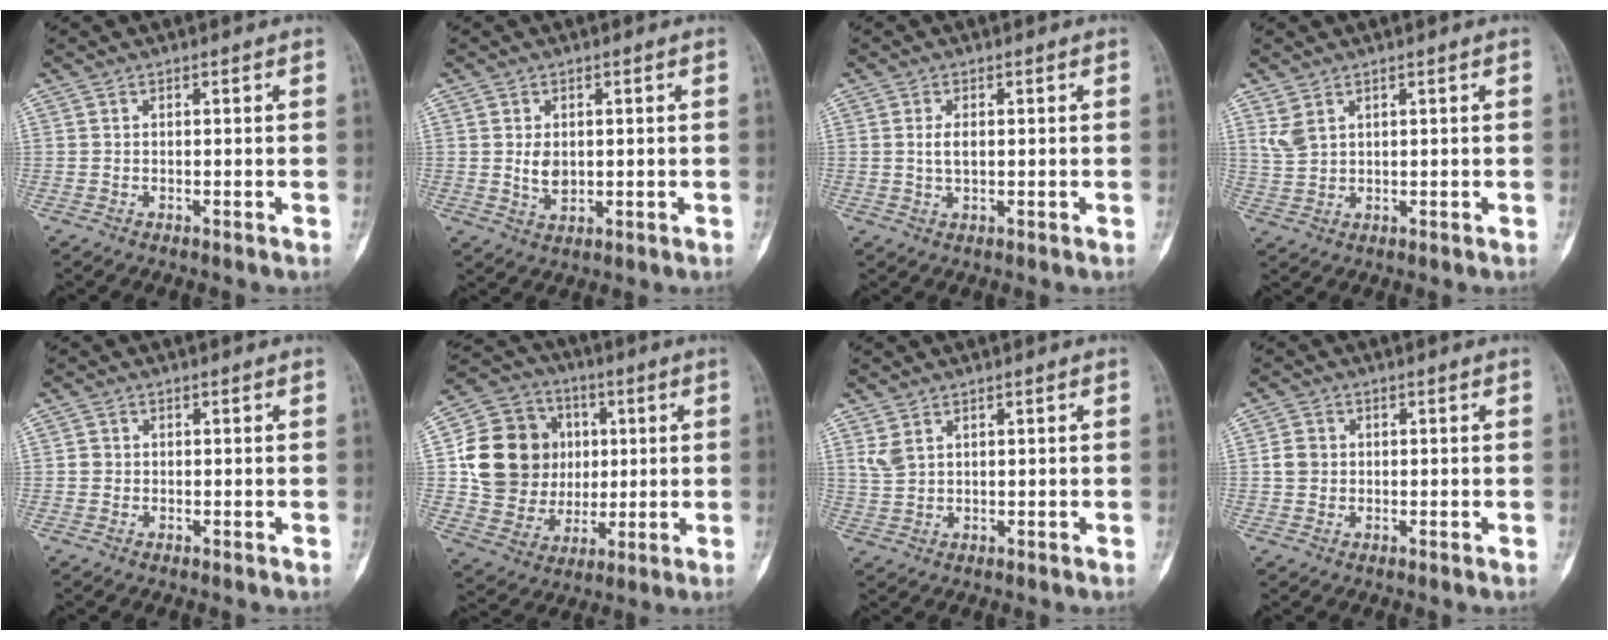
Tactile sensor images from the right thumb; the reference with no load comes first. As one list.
[{"total": 3.5, "force": [0.2, 2.4, 2.6], "torque": [-0.037, -0.005, 0.009]}, {"total": 2.8, "force": [0.3, 1.4, 2.5], "torque": [-0.043, -0.001, 0.005]}, {"total": 3.1, "force": [1.6, 1.9, 1.9], "torque": [-0.039, -0.002, 0.044]}, {"total": 1.1, "force": [-0.1, 1.0, 0.2], "torque": [0.003, 0.004, -0.002]}, {"total": 18.9, "force": [2.5, 16.4, 9.0], "torque": [-0.131, 0.017, 0.060]}, {"total": 2.6, "force": [1.3, 1.6, 1.6], "torque": [-0.033, 0.001, 0.036]}, {"total": 2.8, "force": [0.1, 2.6, 1.0], "torque": [-0.007, 0.007, -0.001]}]